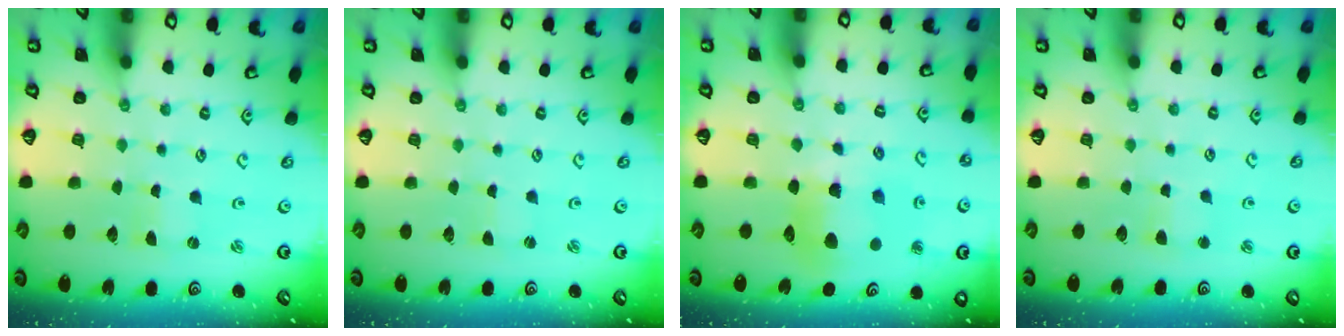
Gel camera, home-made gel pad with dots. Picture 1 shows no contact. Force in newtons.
{"total": 0.0}
{"total": 10.1, "press": 10.0, "slide": 1.2}
{"total": 2.6, "press": 2.6, "slide": 0.4}